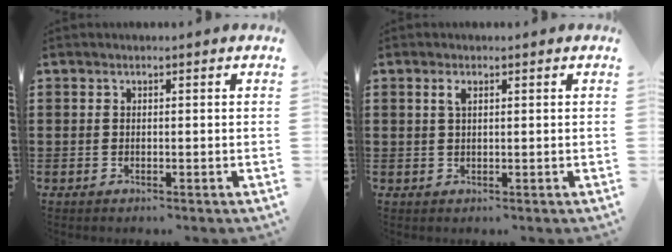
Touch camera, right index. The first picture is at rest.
{"total": 1.6, "force": [0.7, 0.6, 1.3], "torque": [-0.028, 0.005, 0.010]}